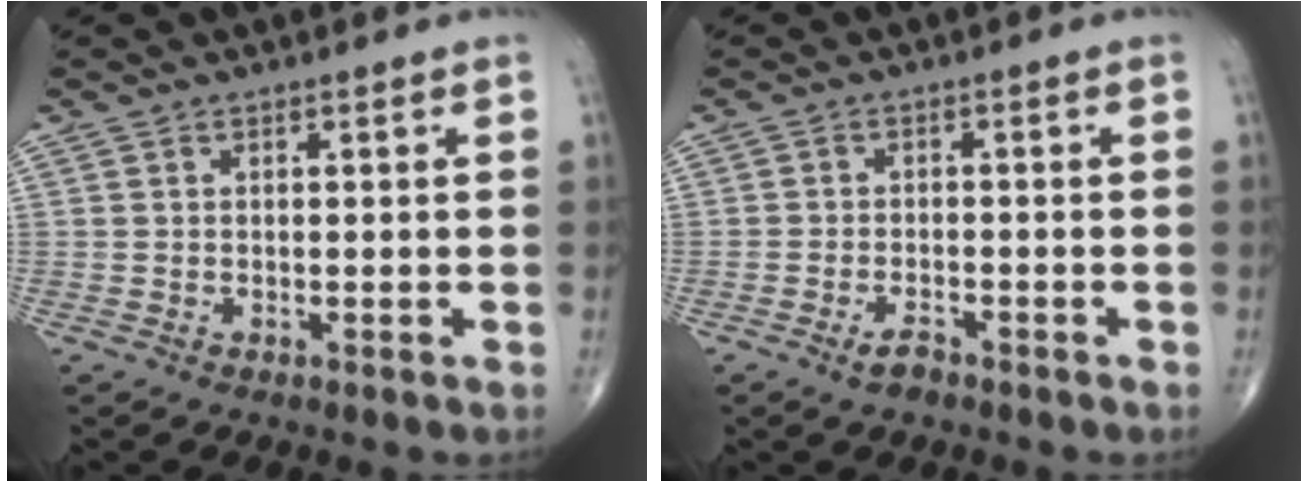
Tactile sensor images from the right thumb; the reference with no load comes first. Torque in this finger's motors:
{"motor_torque": [-0.11, -0.06, -0.34, -0.15, 0.01]}